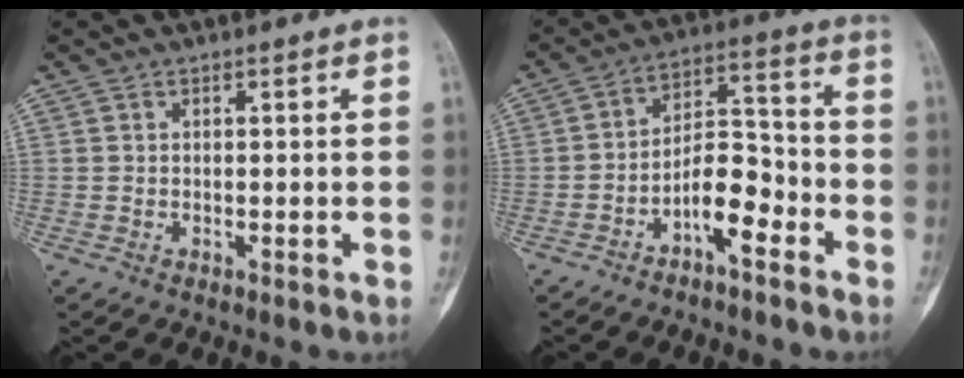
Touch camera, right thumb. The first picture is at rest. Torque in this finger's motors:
{"motor_torque": [0.14, 0.45, -0.07, 0.13, 0.08]}